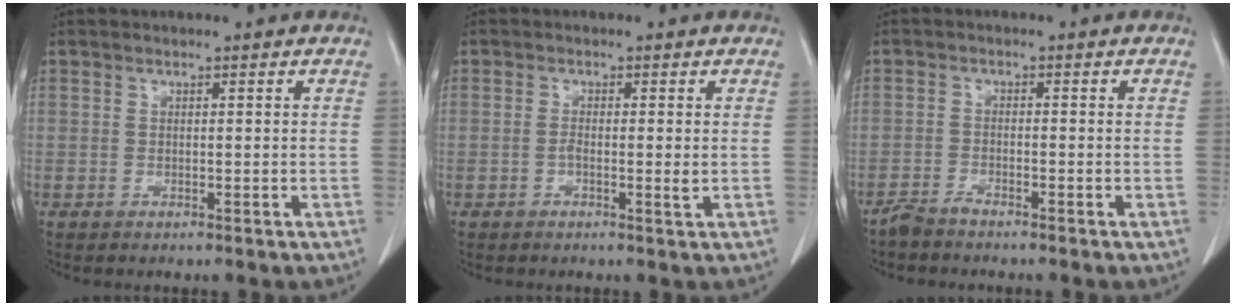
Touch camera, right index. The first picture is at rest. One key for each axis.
{"total": 2.2, "fx": -0.3, "fy": 0.4, "fz": 2.1, "tx": -0.035, "ty": 0.000, "tz": -0.007}
{"total": 2.3, "fx": -2.1, "fy": 0.1, "fz": 0.9, "tx": -0.020, "ty": -0.004, "tz": -0.043}